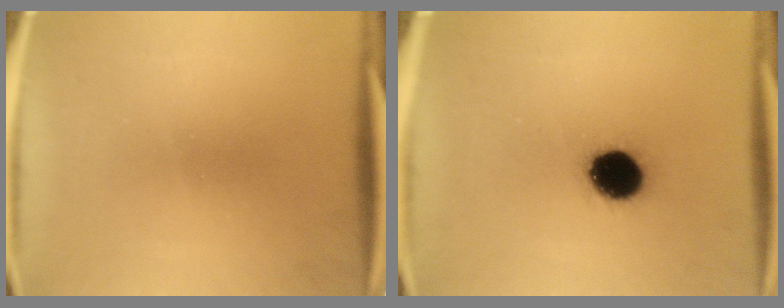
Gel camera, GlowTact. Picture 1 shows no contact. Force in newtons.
{"total": 11.1}